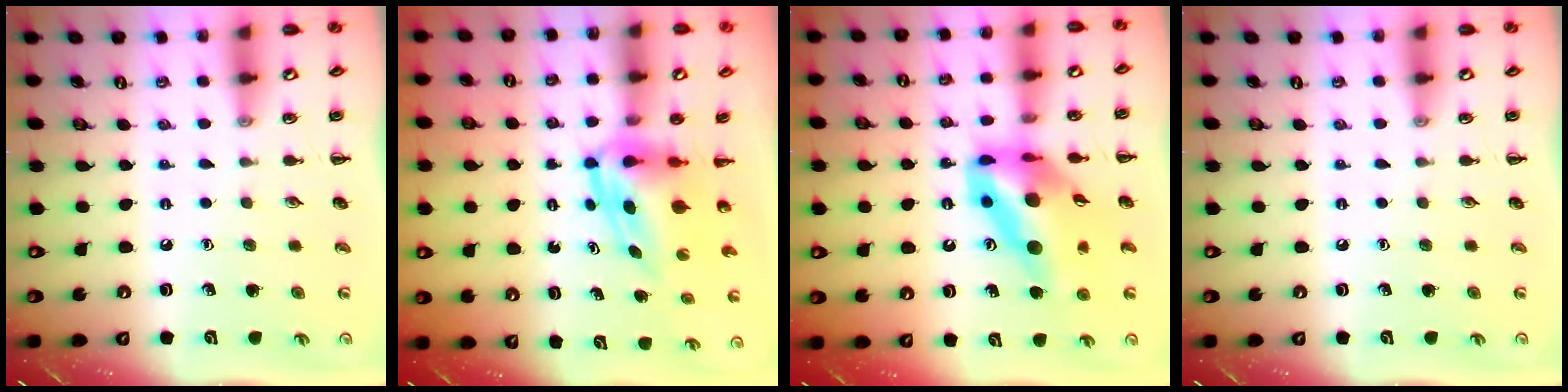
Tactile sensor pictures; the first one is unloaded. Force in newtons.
{"total": 5.0, "press": 4.9, "slide": 0.9}
{"total": 15.4, "press": 14.6, "slide": 5.0}
{"total": 0.0}